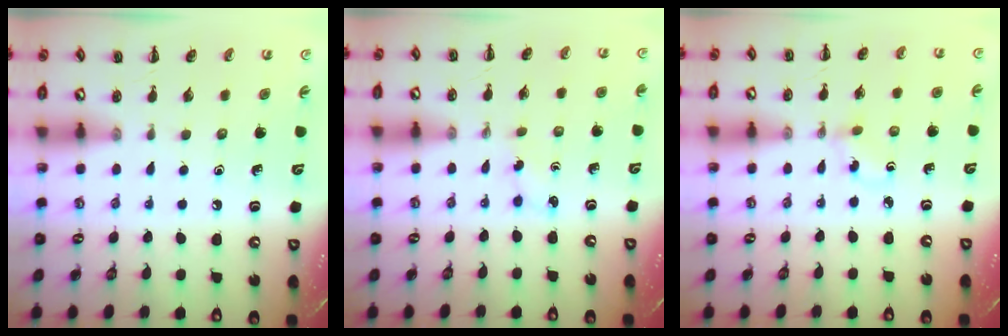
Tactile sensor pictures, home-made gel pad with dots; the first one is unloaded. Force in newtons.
{"total": 2.6, "press": 2.5, "slide": 0.8}
{"total": 1.4, "press": 1.2, "slide": 0.7}